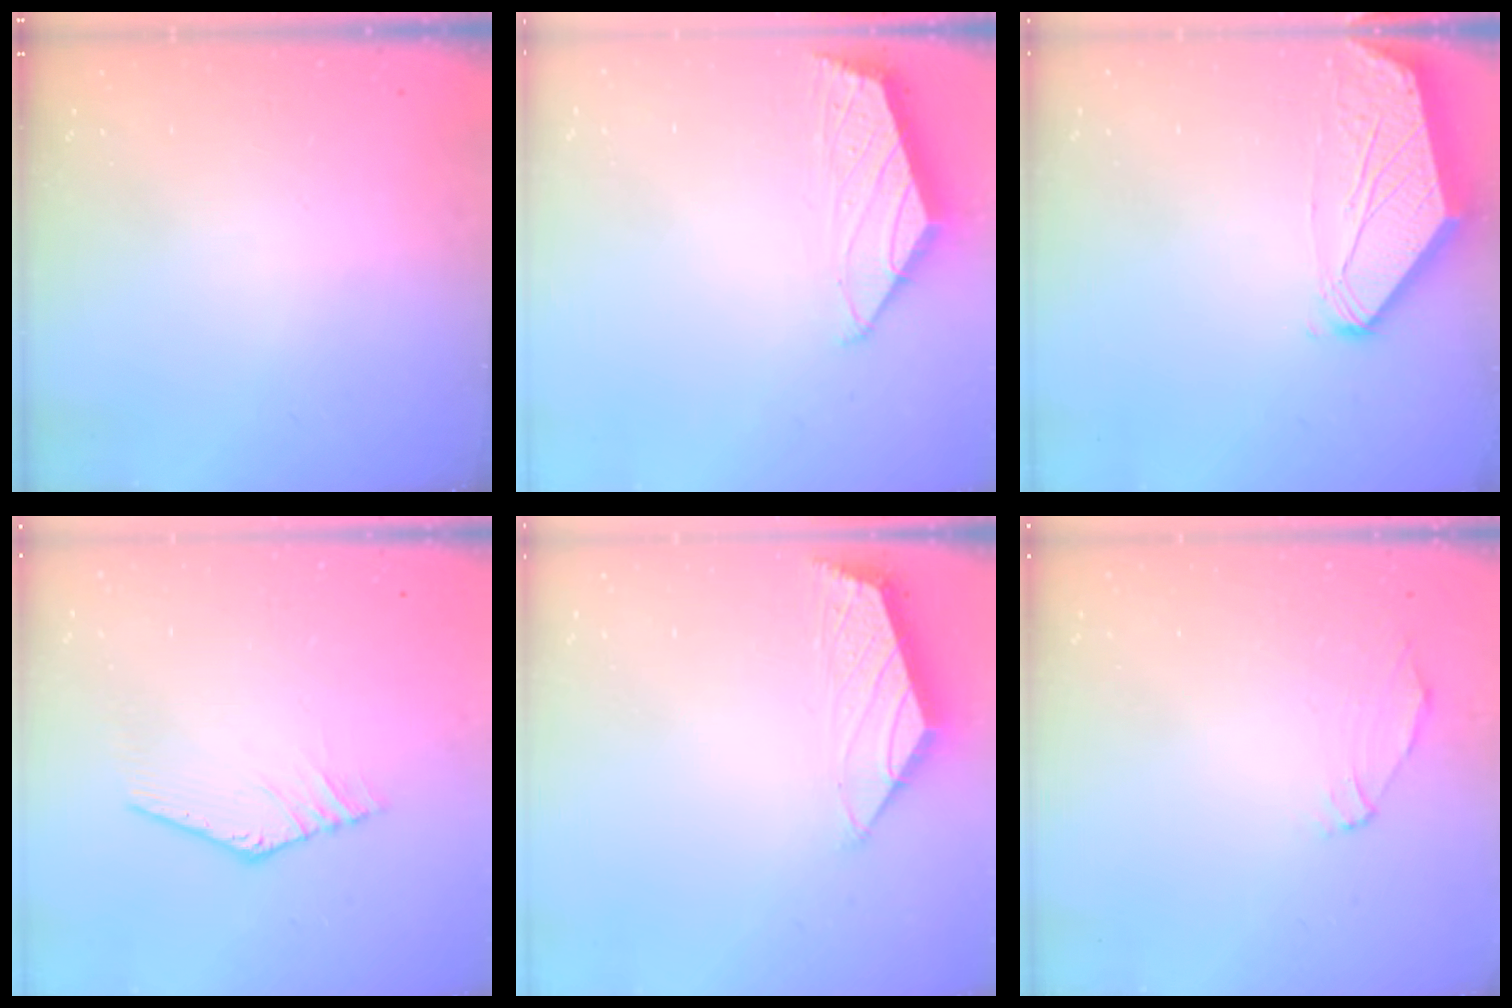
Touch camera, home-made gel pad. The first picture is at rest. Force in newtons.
{"total": 1.5, "press": 1.5, "slide": 0.4}
{"total": 0.0}
{"total": 3.4, "press": 3.4, "slide": 0.2}
{"total": 1.5, "press": 1.4, "slide": 0.5}
{"total": 1.5, "press": 1.4, "slide": 0.5}